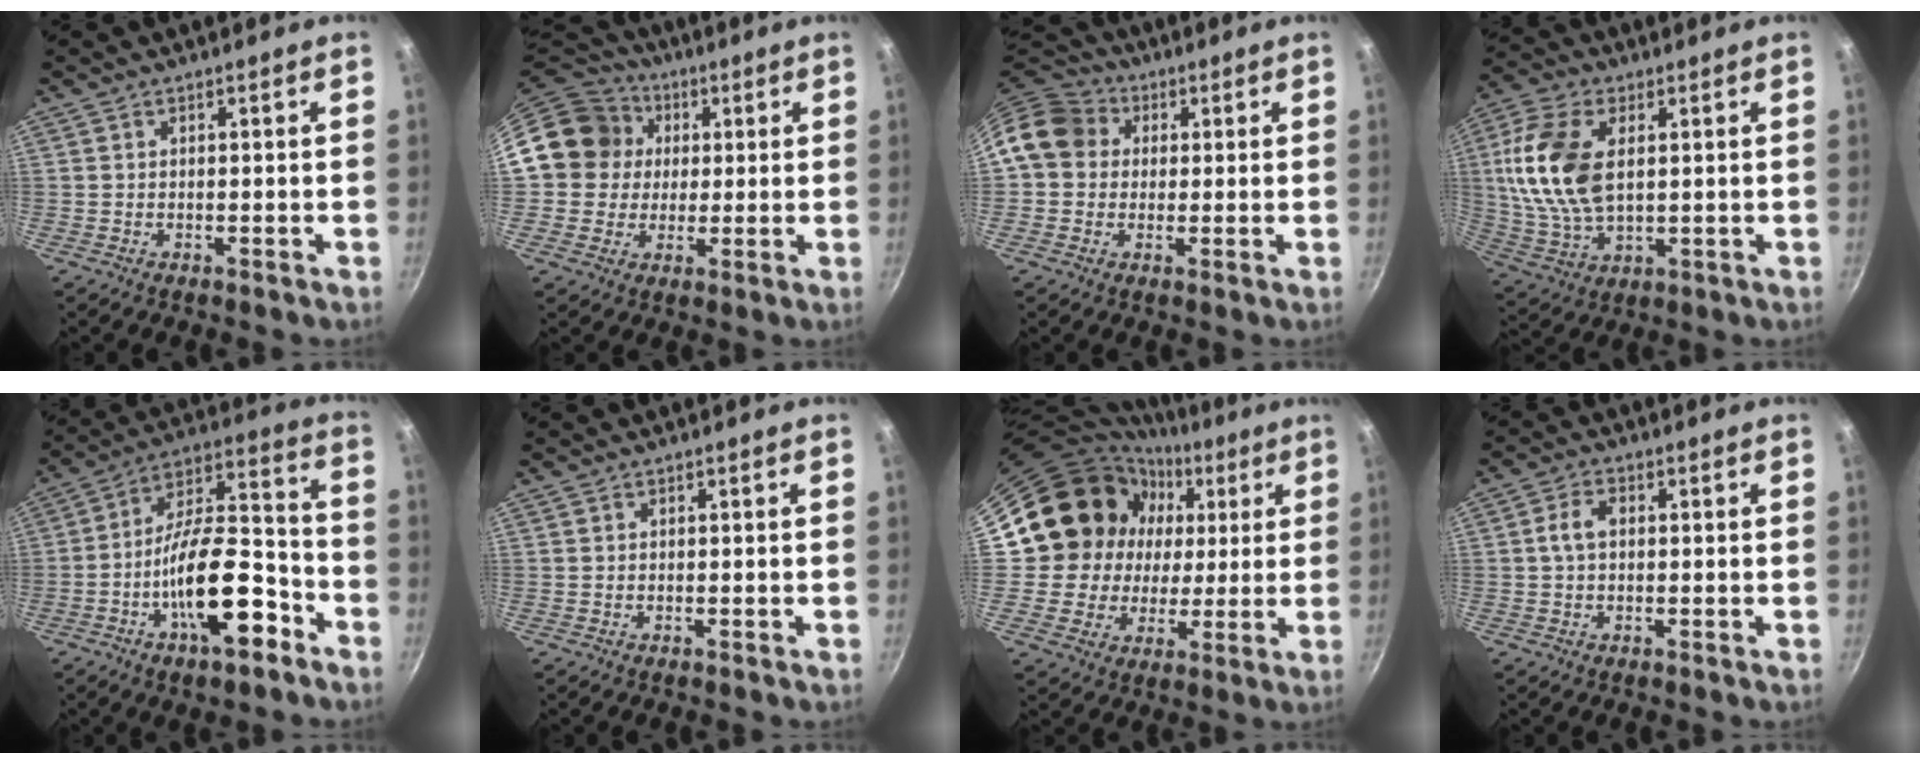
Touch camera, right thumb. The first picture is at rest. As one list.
[{"total": 15.3, "force": [2.7, 13.9, 5.7], "torque": [-0.084, 0.028, 0.037]}, {"total": 11.5, "force": [2.4, 9.9, 5.3], "torque": [-0.072, 0.026, 0.026]}, {"total": 16.3, "force": [3.0, 9.5, 12.9], "torque": [-0.250, -0.004, 0.059]}, {"total": 18.9, "force": [-8.1, 7.8, 15.2], "torque": [-0.224, 0.063, -0.139]}, {"total": 0.0}, {"total": 16.6, "force": [4.6, 15.1, 5.2], "torque": [-0.060, 0.004, 0.079]}, {"total": 4.0, "force": [0.3, 2.6, 3.0], "torque": [-0.054, 0.013, 0.000]}]